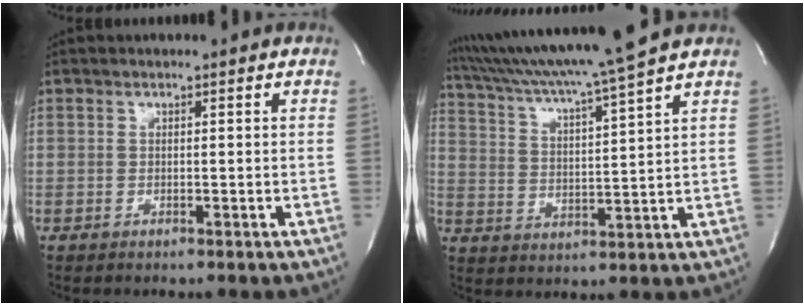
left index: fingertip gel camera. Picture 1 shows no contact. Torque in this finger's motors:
{"motor_torque": [0.39, -0.42, 0.69, 0.21]}